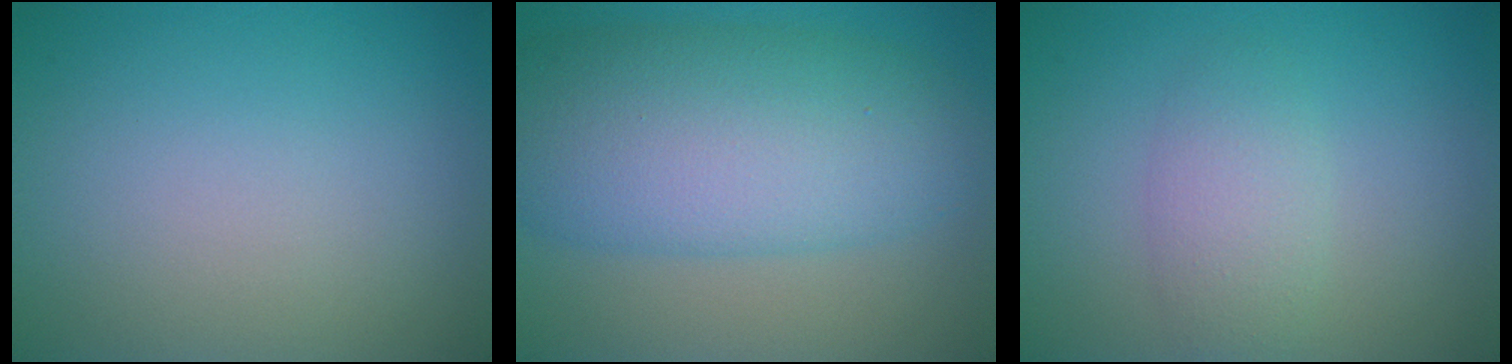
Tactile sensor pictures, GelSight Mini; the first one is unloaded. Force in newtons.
{"total": 10.2, "press": 10.2, "slide": 0.4}
{"total": 2.8, "press": 2.8, "slide": 0.1}